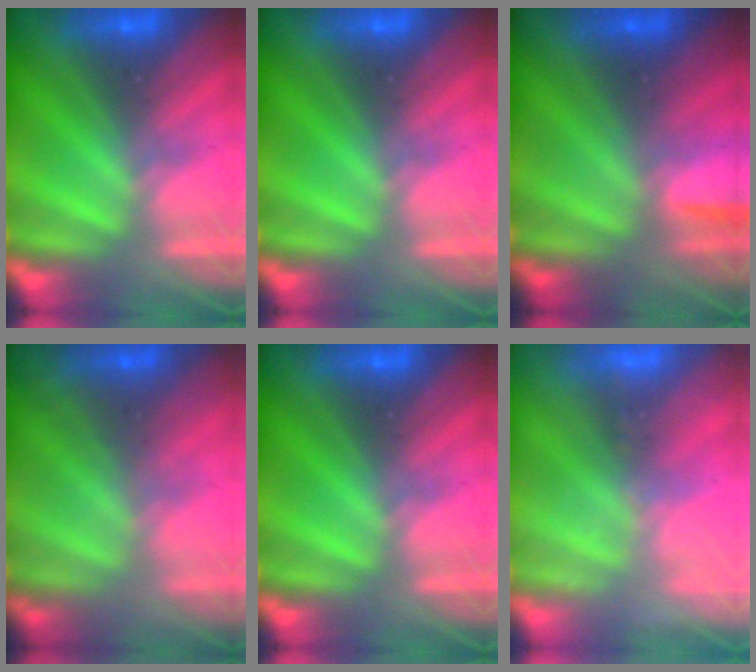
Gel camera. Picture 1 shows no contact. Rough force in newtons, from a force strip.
{"total": 0.0}
{"total": 1.4}
{"total": 1.7}
{"total": 0.0}
{"total": 2.3}